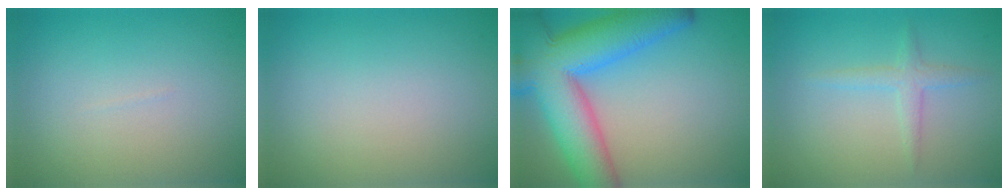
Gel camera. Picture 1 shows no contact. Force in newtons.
{"total": 0.0}
{"total": 12.5, "press": 12.5, "slide": 0.6}
{"total": 1.7, "press": 1.7, "slide": 0.1}